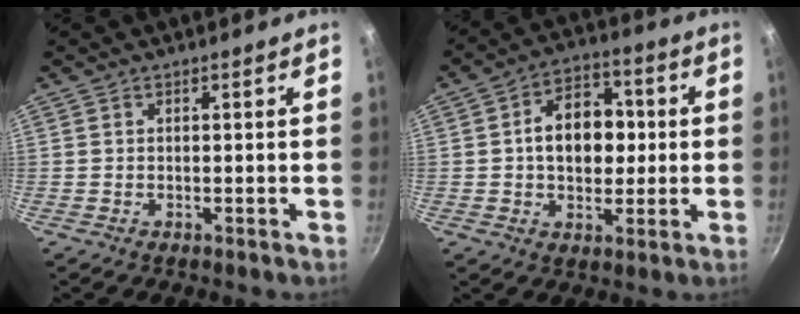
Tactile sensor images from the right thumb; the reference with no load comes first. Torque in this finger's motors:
{"motor_torque": [0.03, 0.21, 0.06, 0.11, 0.14]}